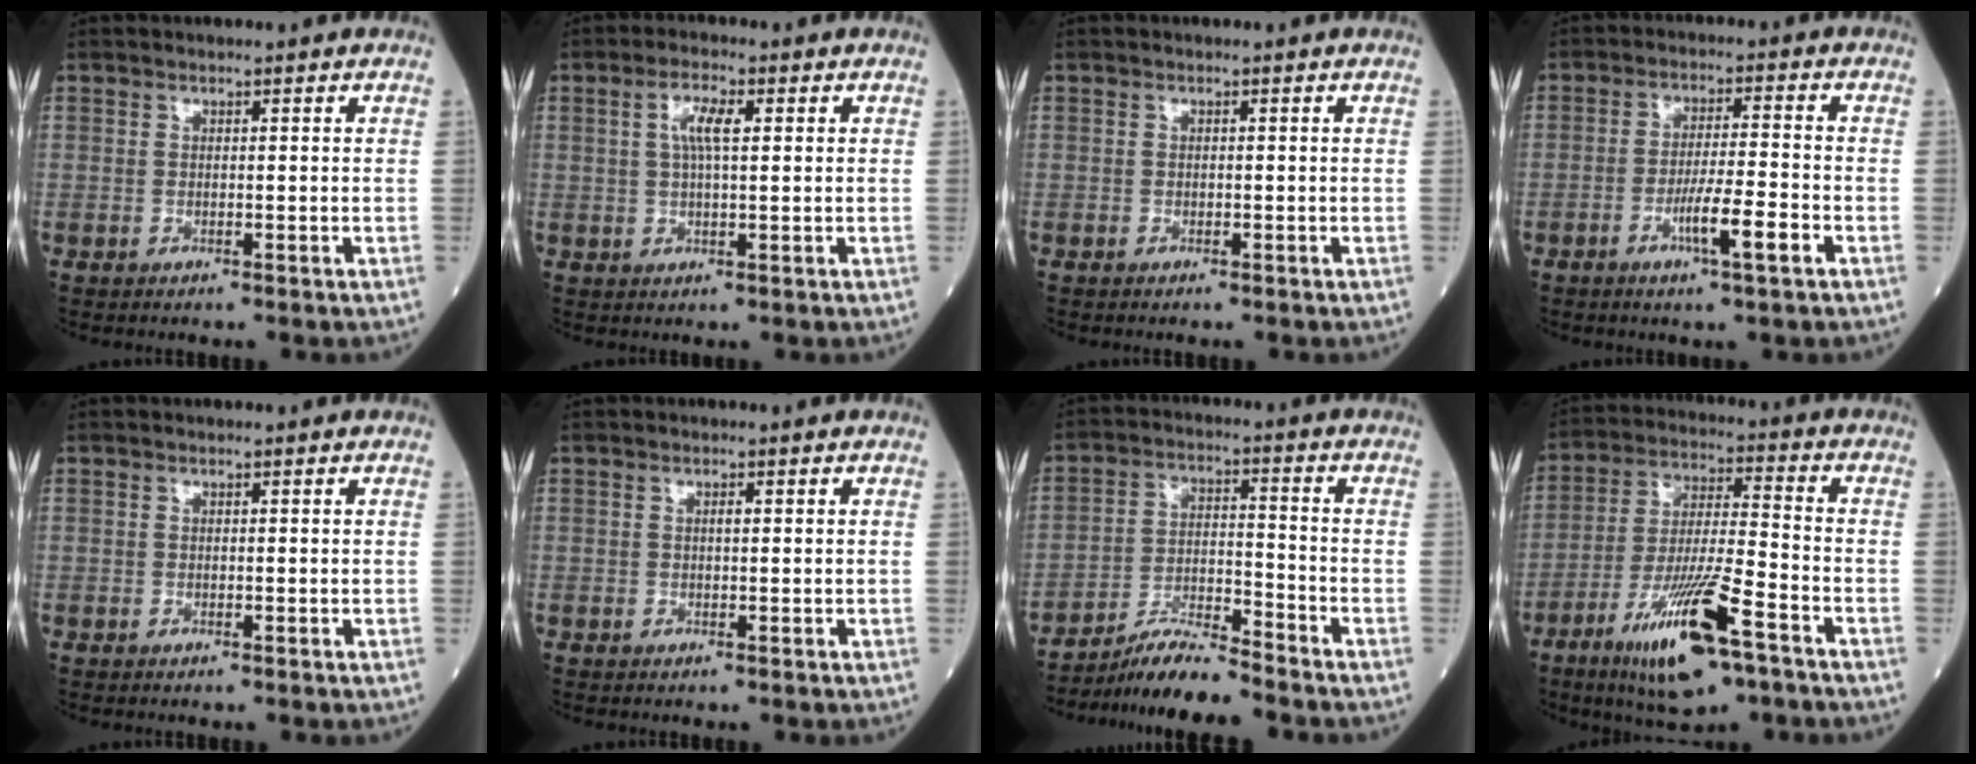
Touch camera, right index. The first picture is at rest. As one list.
[{"total": 4.3, "force": [1.1, 1.0, 4.0], "torque": [-0.080, 0.010, 0.021]}, {"total": 0.0}, {"total": 6.7, "force": [-3.0, 0.0, 6.0], "torque": [-0.105, -0.006, -0.054]}, {"total": 0.0}, {"total": 0.6, "force": [0.1, 0.1, 0.6], "torque": [-0.012, 0.001, 0.002]}, {"total": 7.9, "force": [-7.4, -0.6, 2.8], "torque": [-0.054, -0.009, -0.134]}, {"total": 15.1, "force": [-8.3, 2.2, 12.5], "torque": [-0.235, -0.023, -0.145]}]